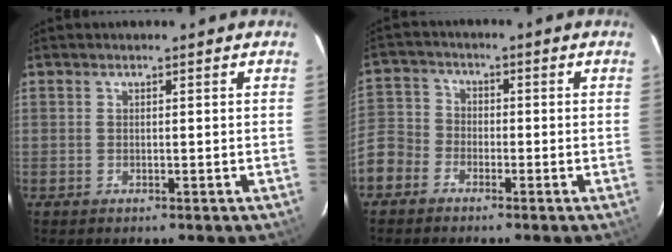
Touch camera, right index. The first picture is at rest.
{"total": 8.7, "force": [-4.6, 6.9, 2.6], "torque": [-0.068, 0.022, -0.100]}